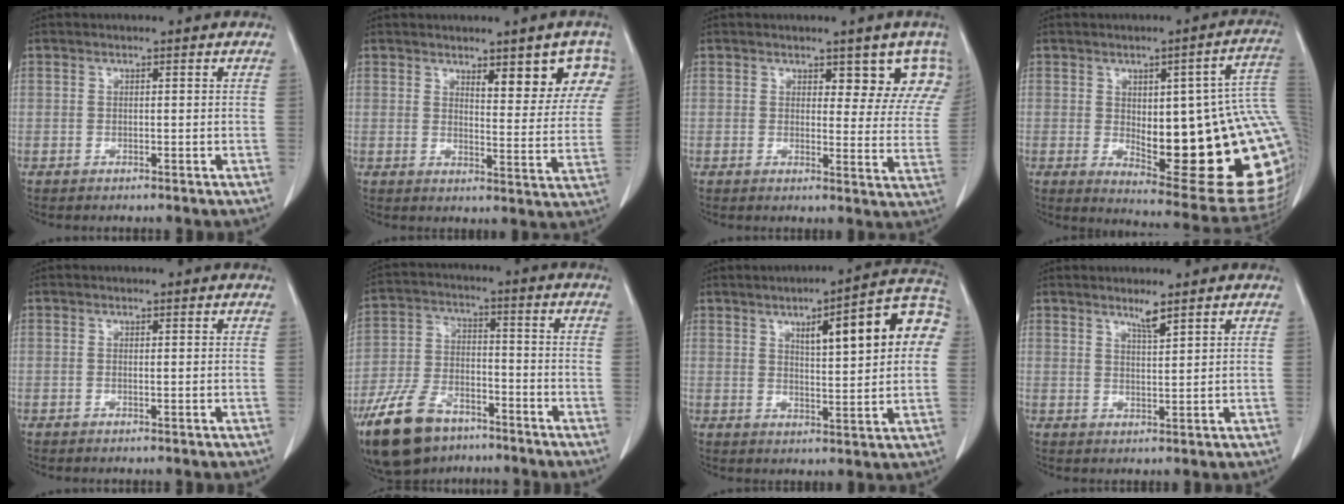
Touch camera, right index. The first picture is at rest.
{"total": 9.0, "force": [5.2, 2.4, 6.9], "torque": [-0.076, -0.003, 0.064]}
{"total": 7.6, "force": [5.4, 3.5, 4.0], "torque": [-0.021, -0.015, 0.047]}
{"total": 25.4, "force": [0.1, 6.0, 24.7], "torque": [-0.242, 0.005, 0.021]}
{"total": 0.0}
{"total": 14.1, "force": [-9.7, 7.0, 7.3], "torque": [-0.159, -0.006, -0.176]}
{"total": 14.1, "force": [4.0, 2.6, 13.3], "torque": [-0.173, 0.029, 0.049]}
{"total": 2.5, "force": [2.0, -0.2, 1.5], "torque": [-0.030, -0.006, 0.039]}